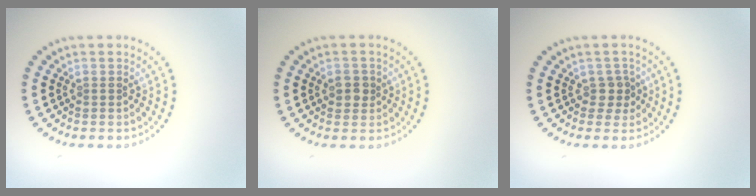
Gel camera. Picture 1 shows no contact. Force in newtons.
{"total": 1.8, "press": 1.8, "slide": 0.4}
{"total": 1.7, "press": 1.4, "slide": 0.9}